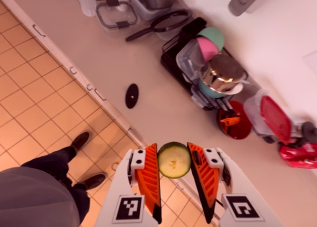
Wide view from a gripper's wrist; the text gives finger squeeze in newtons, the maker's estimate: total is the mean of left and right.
{"total": 8.2, "left": 8.1, "right": 8.4}